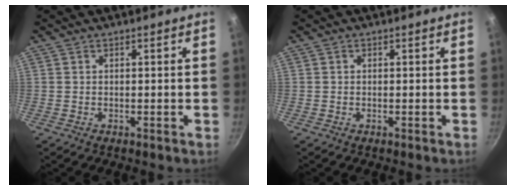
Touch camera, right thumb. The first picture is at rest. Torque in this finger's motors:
{"motor_torque": [-0.48, -0.38, -0.20, 0.00, -0.02]}